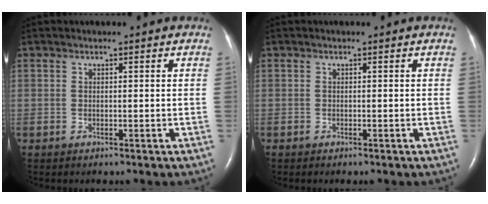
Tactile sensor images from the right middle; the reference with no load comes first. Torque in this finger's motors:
{"motor_torque": [-0.33, 0.04, -0.01, -0.01]}